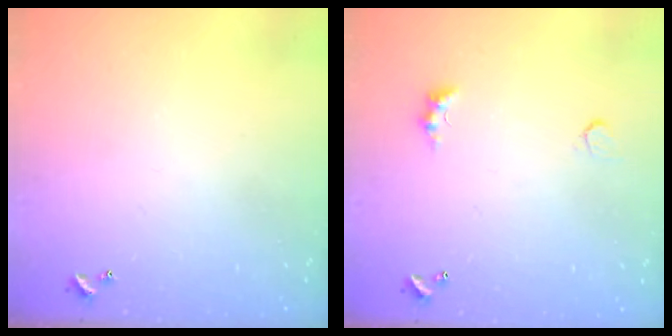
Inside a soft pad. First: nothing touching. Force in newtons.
{"total": 3.0, "press": 2.9, "slide": 0.7}